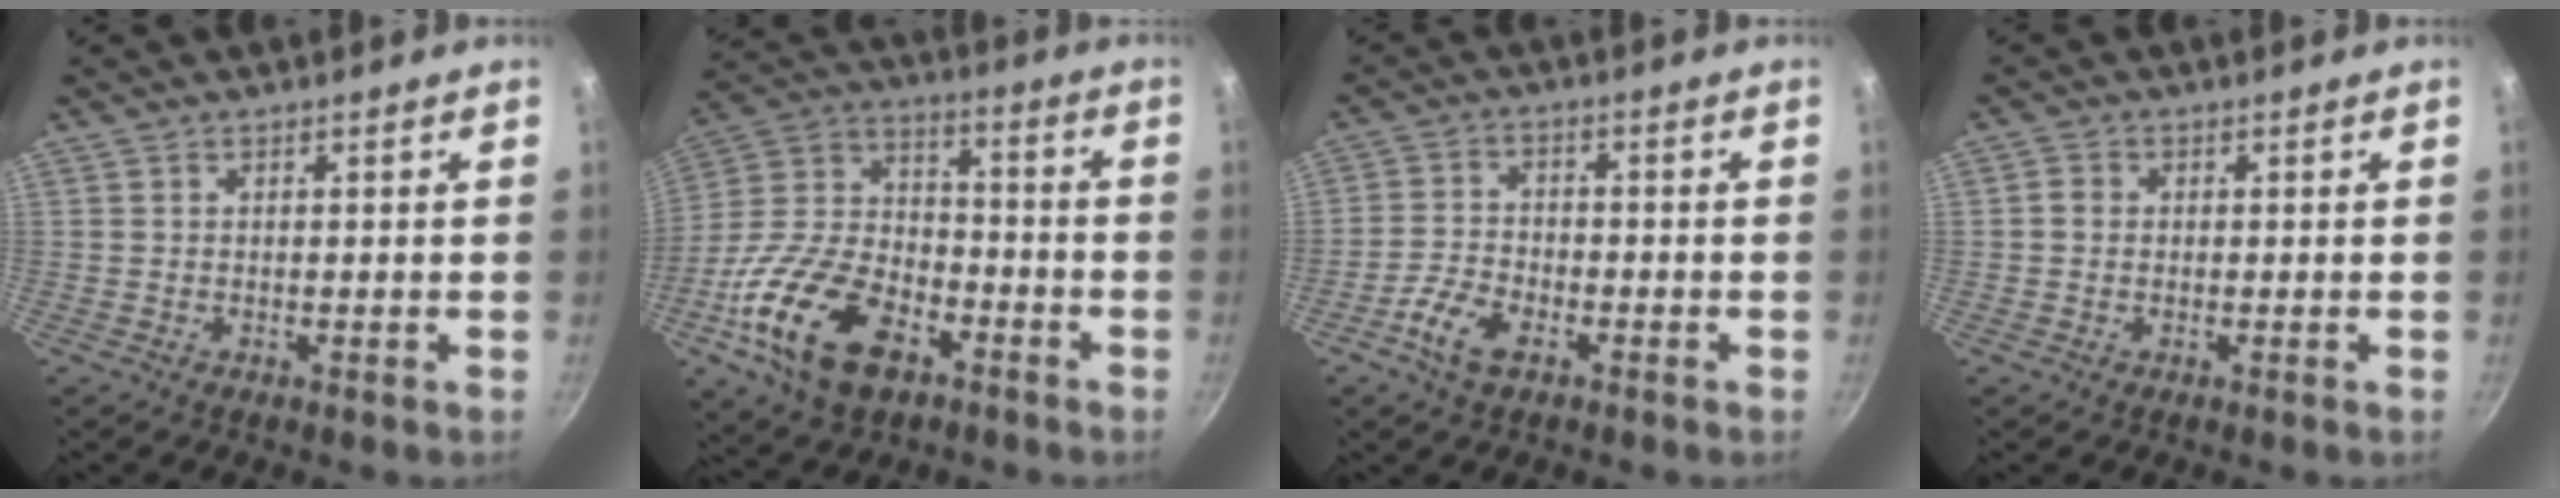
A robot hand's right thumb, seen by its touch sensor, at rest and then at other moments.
{"total": 21.3, "force": [-9.8, 12.8, 13.9], "torque": [-0.246, 0.053, -0.185]}
{"total": 6.5, "force": [-3.5, 3.4, 4.3], "torque": [-0.087, 0.023, -0.072]}
{"total": 2.0, "force": [0.0, 1.8, 0.9], "torque": [-0.010, 0.007, -0.004]}